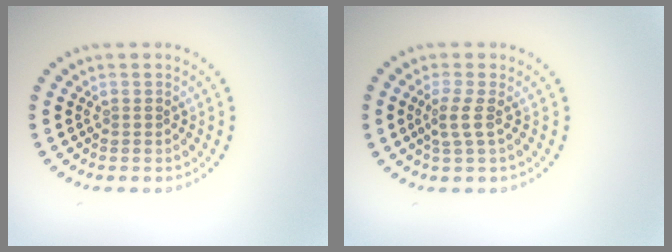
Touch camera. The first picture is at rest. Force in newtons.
{"total": 1.7, "press": 1.3, "slide": 1.1}